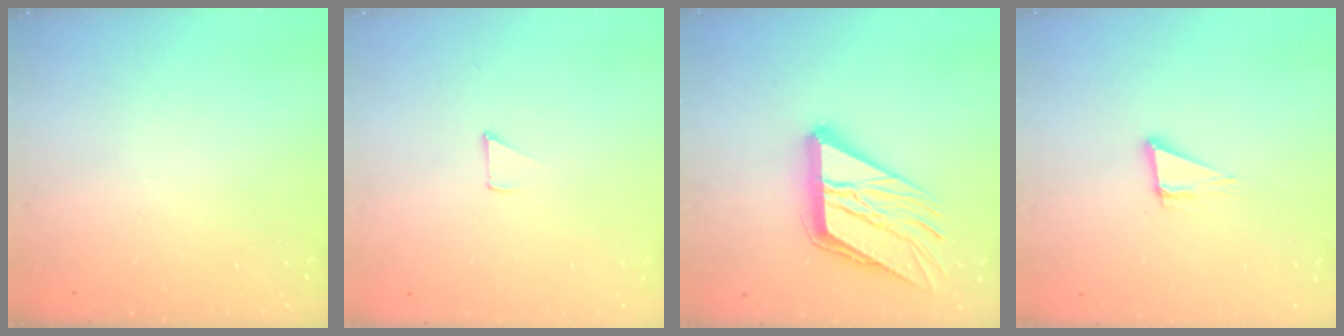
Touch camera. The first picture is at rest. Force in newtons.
{"total": 2.9, "press": 2.8, "slide": 0.3}
{"total": 18.0, "press": 17.9, "slide": 2.5}
{"total": 3.8, "press": 3.7, "slide": 0.4}